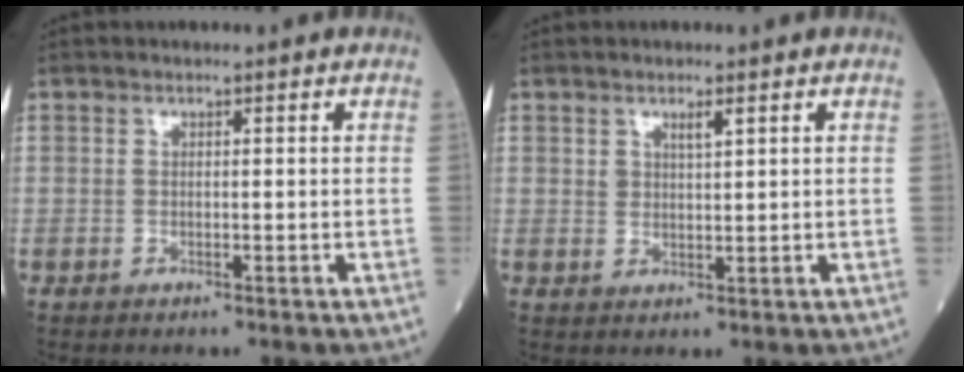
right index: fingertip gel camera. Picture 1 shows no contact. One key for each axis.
{"total": 2.2, "fx": 1.3, "fy": 0.6, "fz": 1.6, "tx": -0.031, "ty": -0.001, "tz": 0.025}